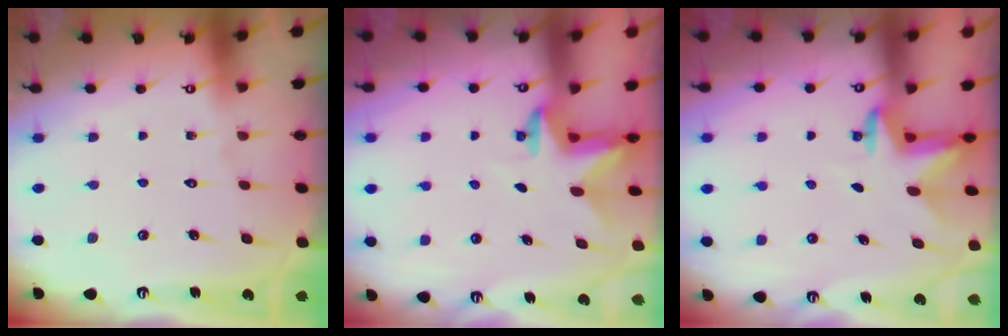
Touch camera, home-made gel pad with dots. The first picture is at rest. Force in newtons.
{"total": 2.5, "press": 2.5, "slide": 0.4}
{"total": 3.0, "press": 2.9, "slide": 0.7}